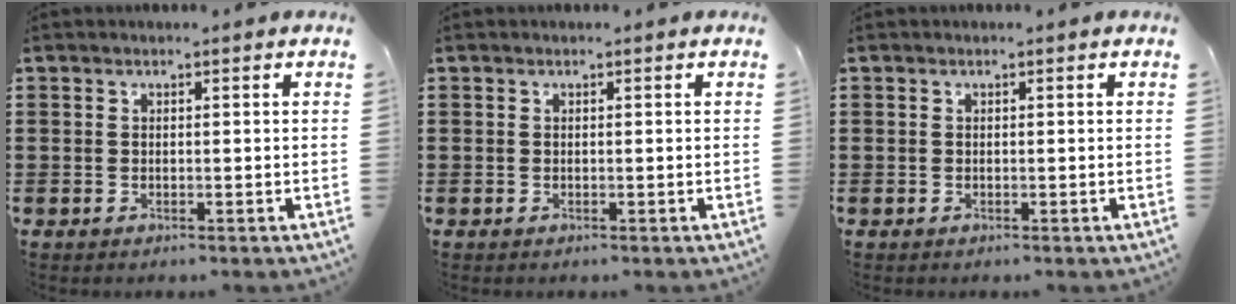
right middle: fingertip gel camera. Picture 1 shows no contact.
{"total": 0.0}
{"total": 0.0}